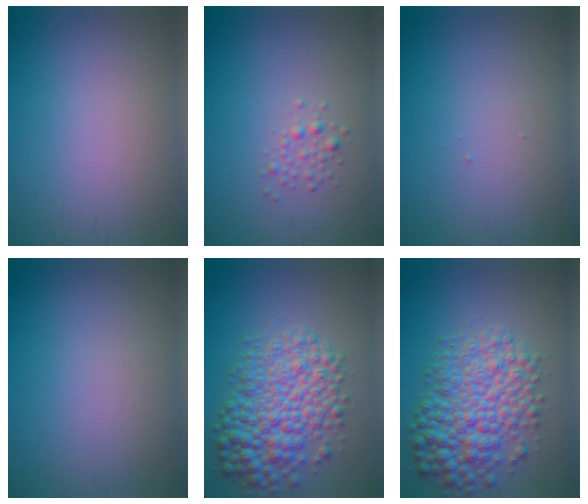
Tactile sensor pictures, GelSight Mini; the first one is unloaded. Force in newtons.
{"total": 1.2, "press": 1.2, "slide": 0.1}
{"total": 0.0}
{"total": 0.0}
{"total": 8.1, "press": 8.1, "slide": 0.2}
{"total": 8.1, "press": 8.1, "slide": 0.2}